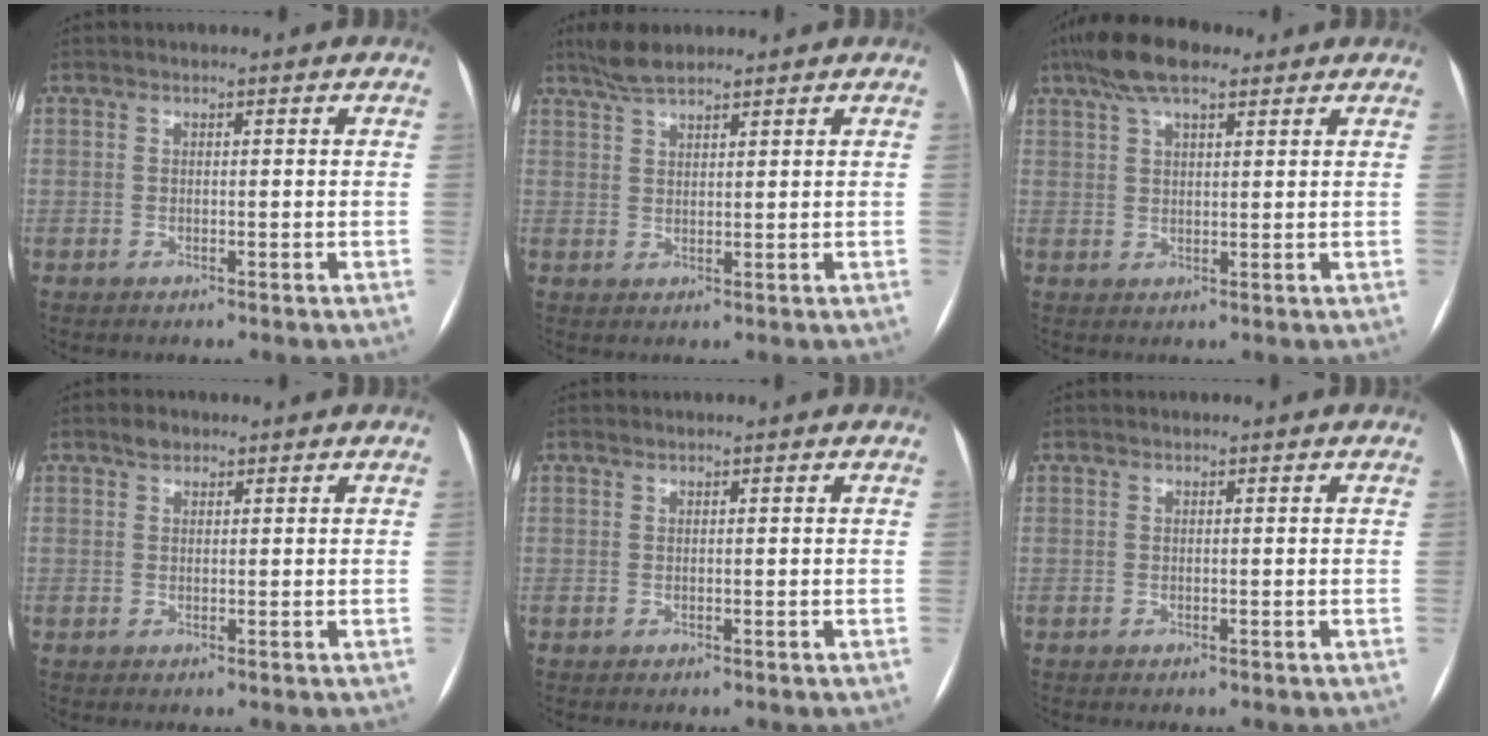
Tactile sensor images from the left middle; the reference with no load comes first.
{"total": 4.3, "force": [3.7, 0.8, 2.1], "torque": [-0.052, 0.014, 0.073]}
{"total": 8.3, "force": [5.8, 2.6, 5.4], "torque": [-0.107, 0.029, 0.099]}
{"total": 1.6, "force": [1.2, 0.9, 0.6], "torque": [-0.015, 0.006, 0.020]}
{"total": 0.0}
{"total": 0.0}